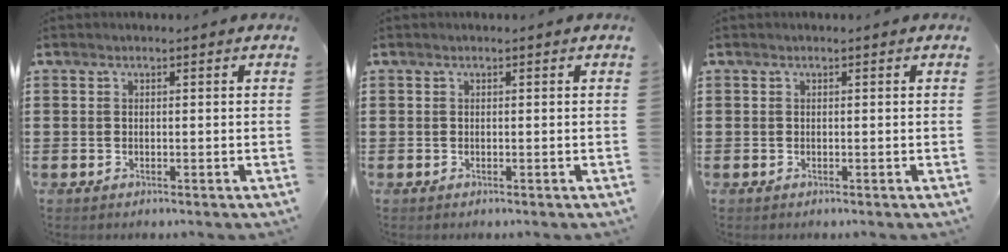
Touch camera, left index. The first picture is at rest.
{"total": 0.0}
{"total": 0.0}